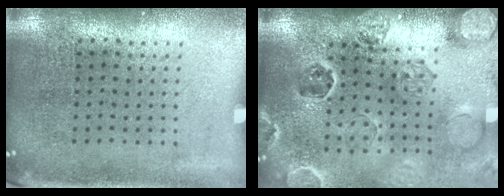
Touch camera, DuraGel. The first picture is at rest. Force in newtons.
{"total": 2.7, "press": 2.7, "slide": 0.3}